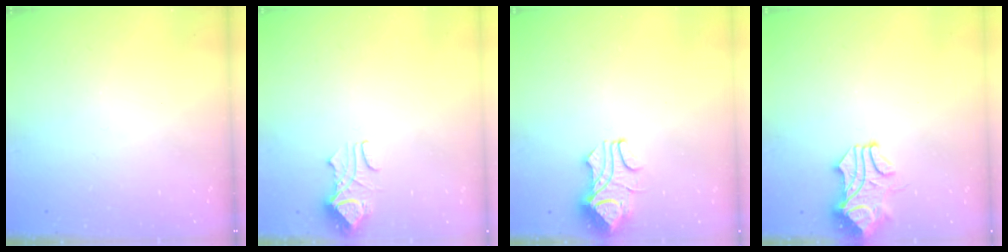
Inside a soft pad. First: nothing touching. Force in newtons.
{"total": 2.4, "press": 2.3, "slide": 0.7}
{"total": 3.3, "press": 3.2, "slide": 1.0}
{"total": 1.4, "press": 1.4, "slide": 0.1}